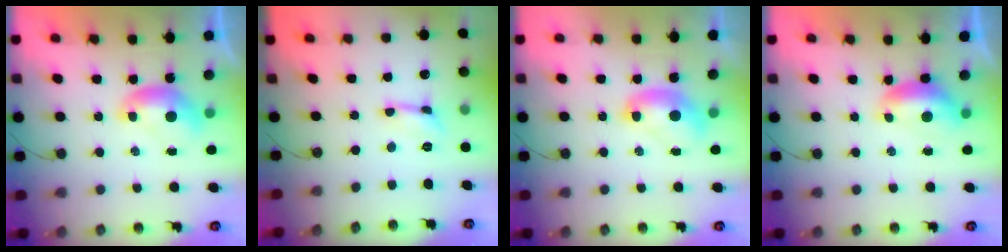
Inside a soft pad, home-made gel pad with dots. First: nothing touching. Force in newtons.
{"total": 0.0}
{"total": 2.0, "press": 2.0, "slide": 0.2}
{"total": 0.9, "press": 0.6, "slide": 0.6}